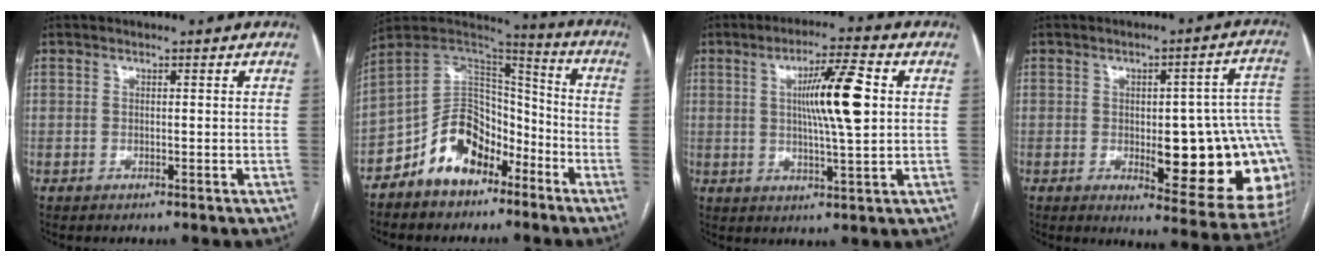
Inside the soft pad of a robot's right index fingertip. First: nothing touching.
{"total": 13.2, "force": [-7.5, 8.8, 6.3], "torque": [-0.118, 0.047, -0.133]}
{"total": 10.3, "force": [1.8, 0.5, 10.1], "torque": [-0.171, 0.004, 0.029]}
{"total": 21.0, "force": [-2.6, 5.8, 20.0], "torque": [-0.152, 0.024, -0.011]}